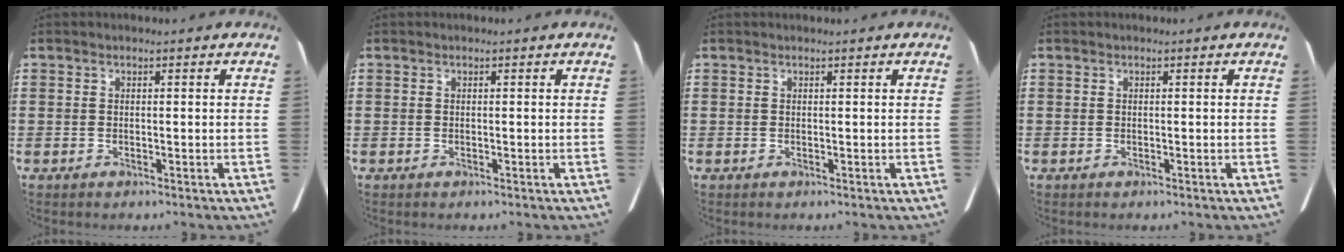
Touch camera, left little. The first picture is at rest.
{"total": 0.0}
{"total": 0.0}
{"total": 0.0}